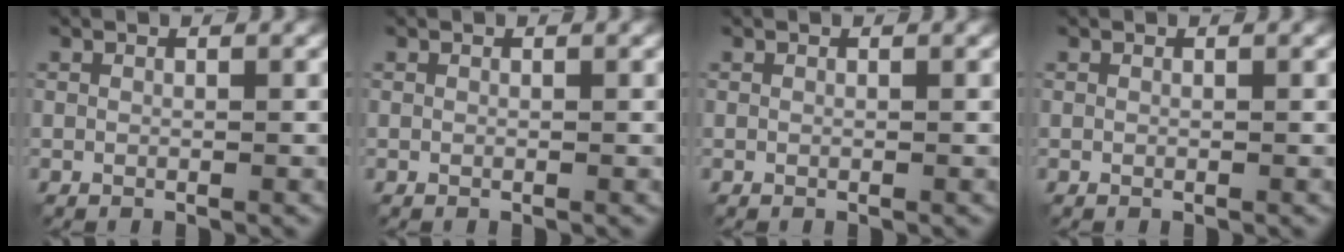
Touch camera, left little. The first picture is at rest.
{"total": 0.0}
{"total": 0.0}
{"total": 0.0}